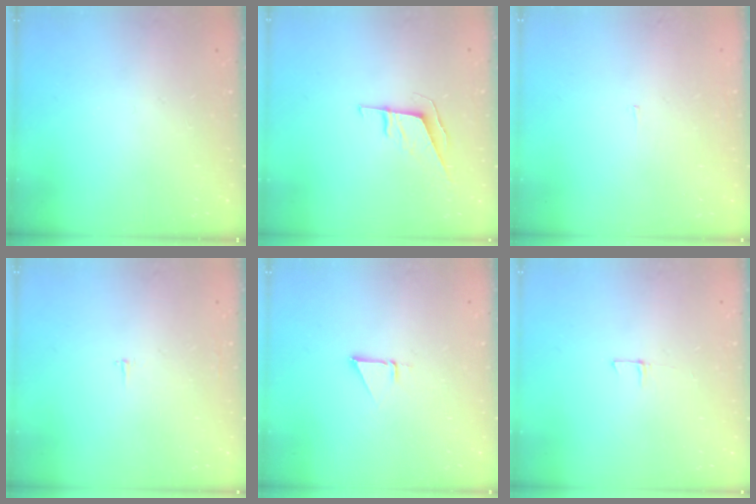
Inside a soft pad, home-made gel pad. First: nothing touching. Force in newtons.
{"total": 5.9, "press": 5.7, "slide": 1.3}
{"total": 1.9, "press": 1.9, "slide": 0.1}
{"total": 1.8, "press": 1.8, "slide": 0.1}
{"total": 1.4, "press": 1.4, "slide": 0.0}
{"total": 5.1, "press": 5.1, "slide": 0.4}